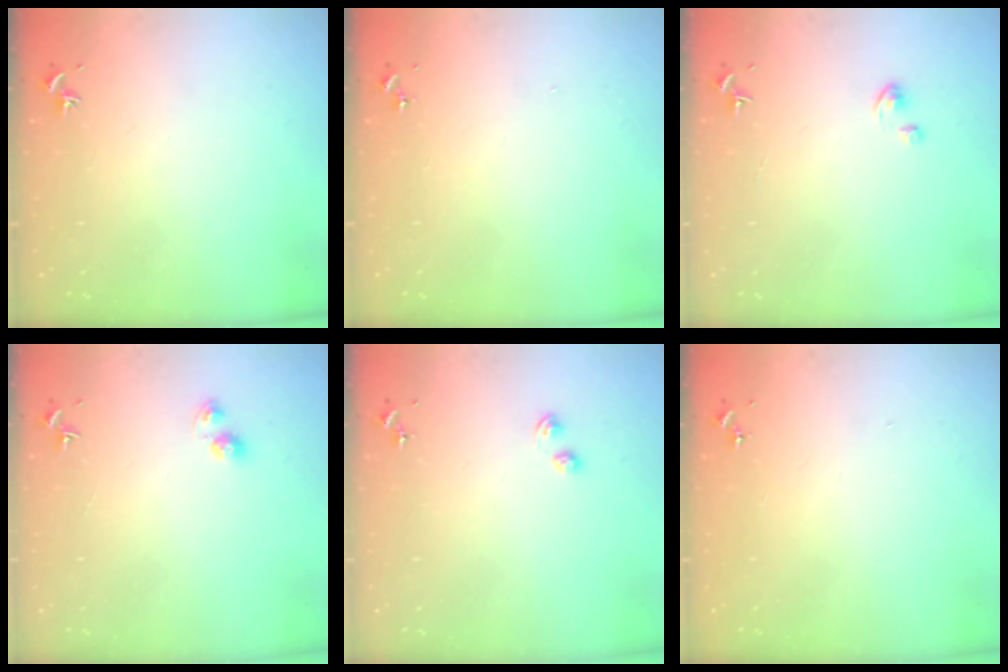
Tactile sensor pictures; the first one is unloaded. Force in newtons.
{"total": 0.0}
{"total": 0.9, "press": 0.8, "slide": 0.2}
{"total": 3.5, "press": 3.5, "slide": 0.5}
{"total": 2.2, "press": 2.1, "slide": 0.5}
{"total": 0.0}